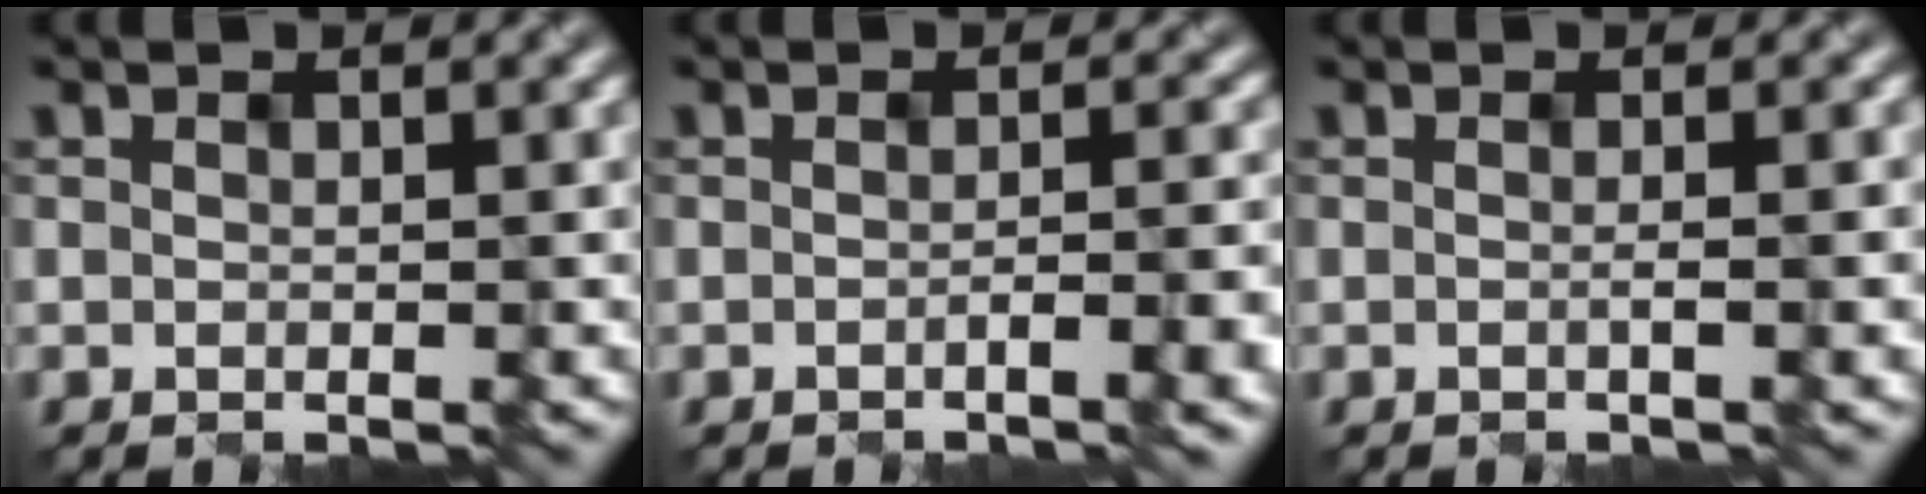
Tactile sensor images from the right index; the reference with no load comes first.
{"total": 3.7, "force": [-1.3, 1.0, 3.3], "torque": [-0.044, 0.001, -0.019]}
{"total": 1.4, "force": [-0.4, 0.3, 1.3], "torque": [-0.020, 0.001, -0.009]}